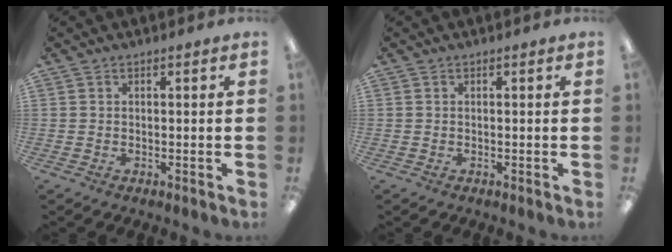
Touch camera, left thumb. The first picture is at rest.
{"total": 0.0}